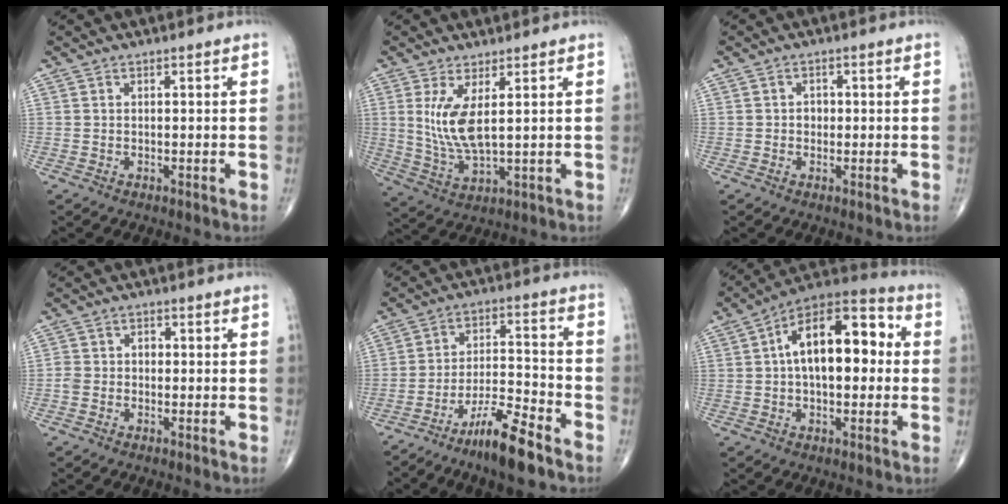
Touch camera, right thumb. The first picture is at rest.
{"total": 7.3, "force": [2.1, 2.1, 6.6], "torque": [-0.142, -0.029, 0.051]}
{"total": 1.7, "force": [0.0, 1.5, 0.9], "torque": [-0.005, 0.004, -0.002]}
{"total": 2.8, "force": [-0.5, 2.3, 1.6], "torque": [-0.024, 0.015, -0.011]}
{"total": 11.0, "force": [-7.8, 1.7, 7.5], "torque": [-0.136, 0.056, -0.140]}
{"total": 17.8, "force": [2.0, 9.2, 15.1], "torque": [-0.210, 0.041, 0.019]}